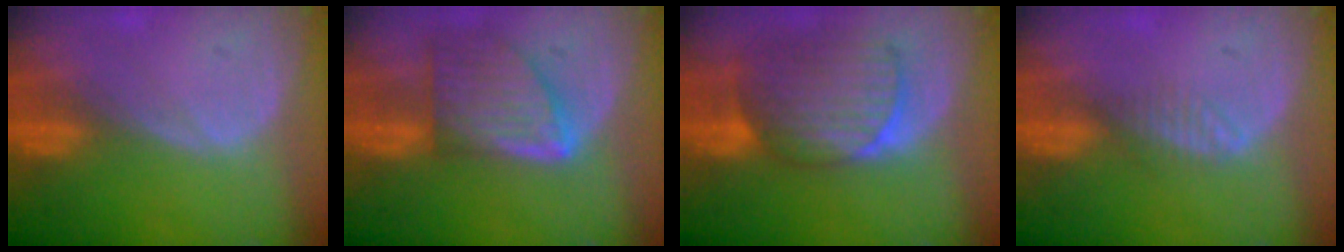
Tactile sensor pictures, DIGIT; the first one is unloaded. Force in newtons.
{"total": 8.2, "press": 7.3, "slide": 3.7}
{"total": 9.1, "press": 8.4, "slide": 3.5}
{"total": 2.0, "press": 1.8, "slide": 0.8}